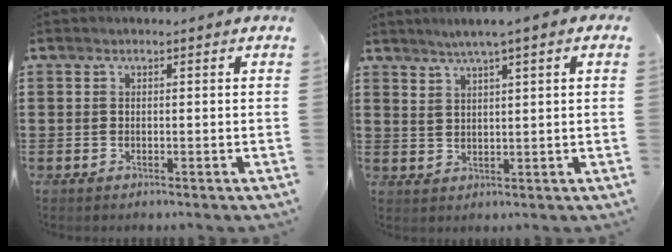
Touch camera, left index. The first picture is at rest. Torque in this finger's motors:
{"motor_torque": [1.10, -1.04, 0.29, 0.09]}